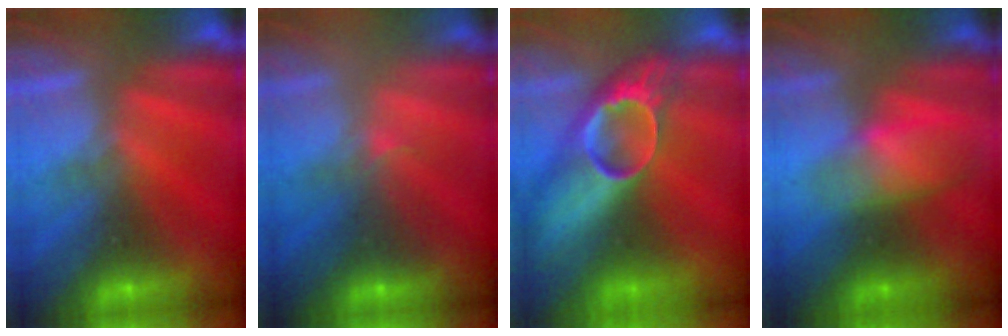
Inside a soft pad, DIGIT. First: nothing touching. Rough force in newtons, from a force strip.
{"total": 2.1}
{"total": 8.3}
{"total": 2.8}